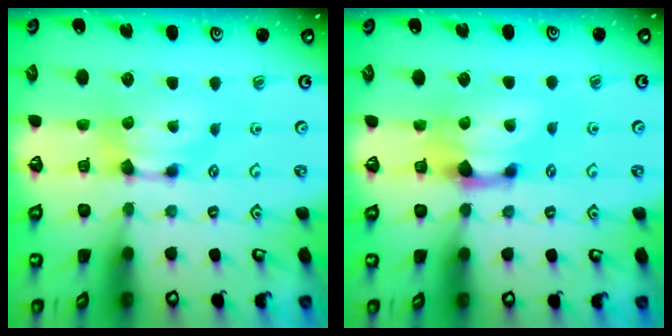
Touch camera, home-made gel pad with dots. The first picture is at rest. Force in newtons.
{"total": 1.4, "press": 0.9, "slide": 1.1}